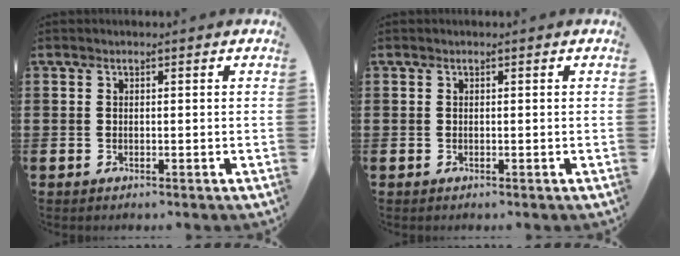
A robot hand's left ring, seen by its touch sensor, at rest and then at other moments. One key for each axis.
{"total": 0.0}